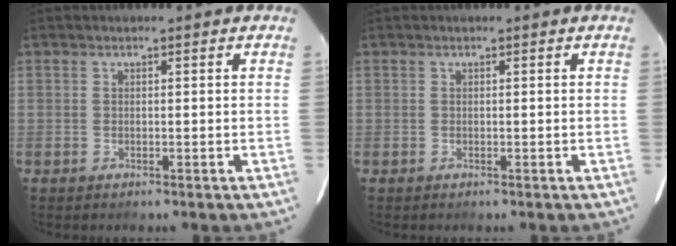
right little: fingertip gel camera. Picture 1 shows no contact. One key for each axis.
{"total": 0.0}